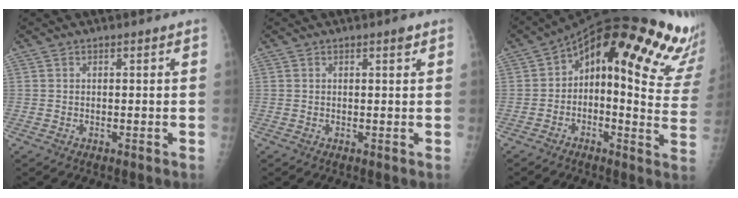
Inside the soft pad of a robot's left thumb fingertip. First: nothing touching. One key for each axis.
{"total": 1.0, "fx": 0.7, "fy": 0.2, "fz": 0.8, "tx": -0.011, "ty": -0.002, "tz": 0.009}
{"total": 25.6, "fx": 14.1, "fy": 8.9, "fz": 19.4, "tx": -0.214, "ty": -0.002, "tz": 0.165}